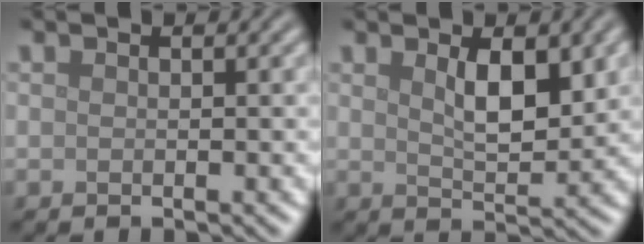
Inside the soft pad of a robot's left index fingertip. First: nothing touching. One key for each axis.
{"total": 4.1, "fx": 1.5, "fy": 1.5, "fz": 3.6, "tx": -0.063, "ty": -0.003, "tz": 0.029}